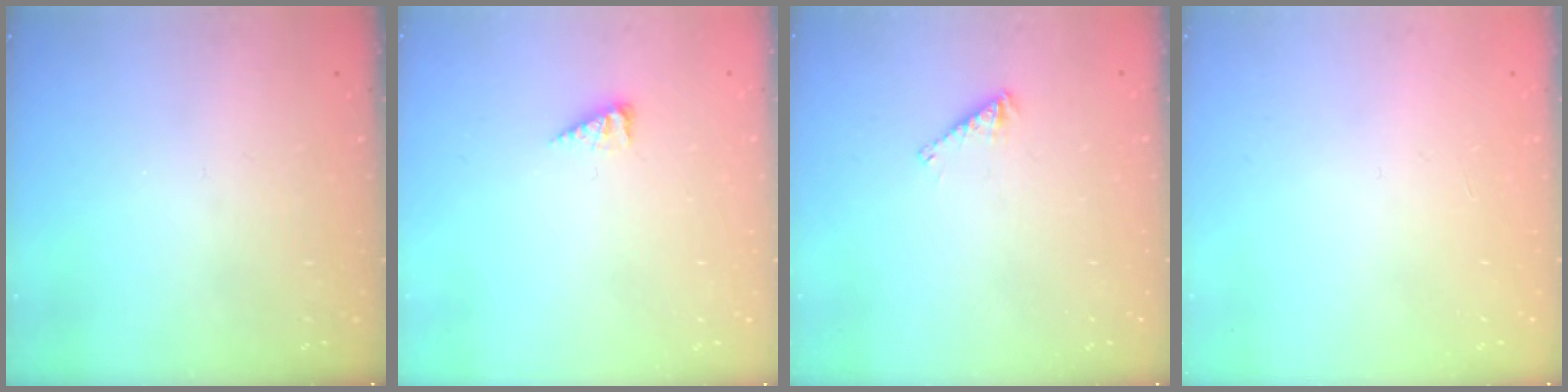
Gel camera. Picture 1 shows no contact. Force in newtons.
{"total": 2.9, "press": 2.9, "slide": 0.3}
{"total": 3.2, "press": 3.2, "slide": 0.3}
{"total": 0.0}